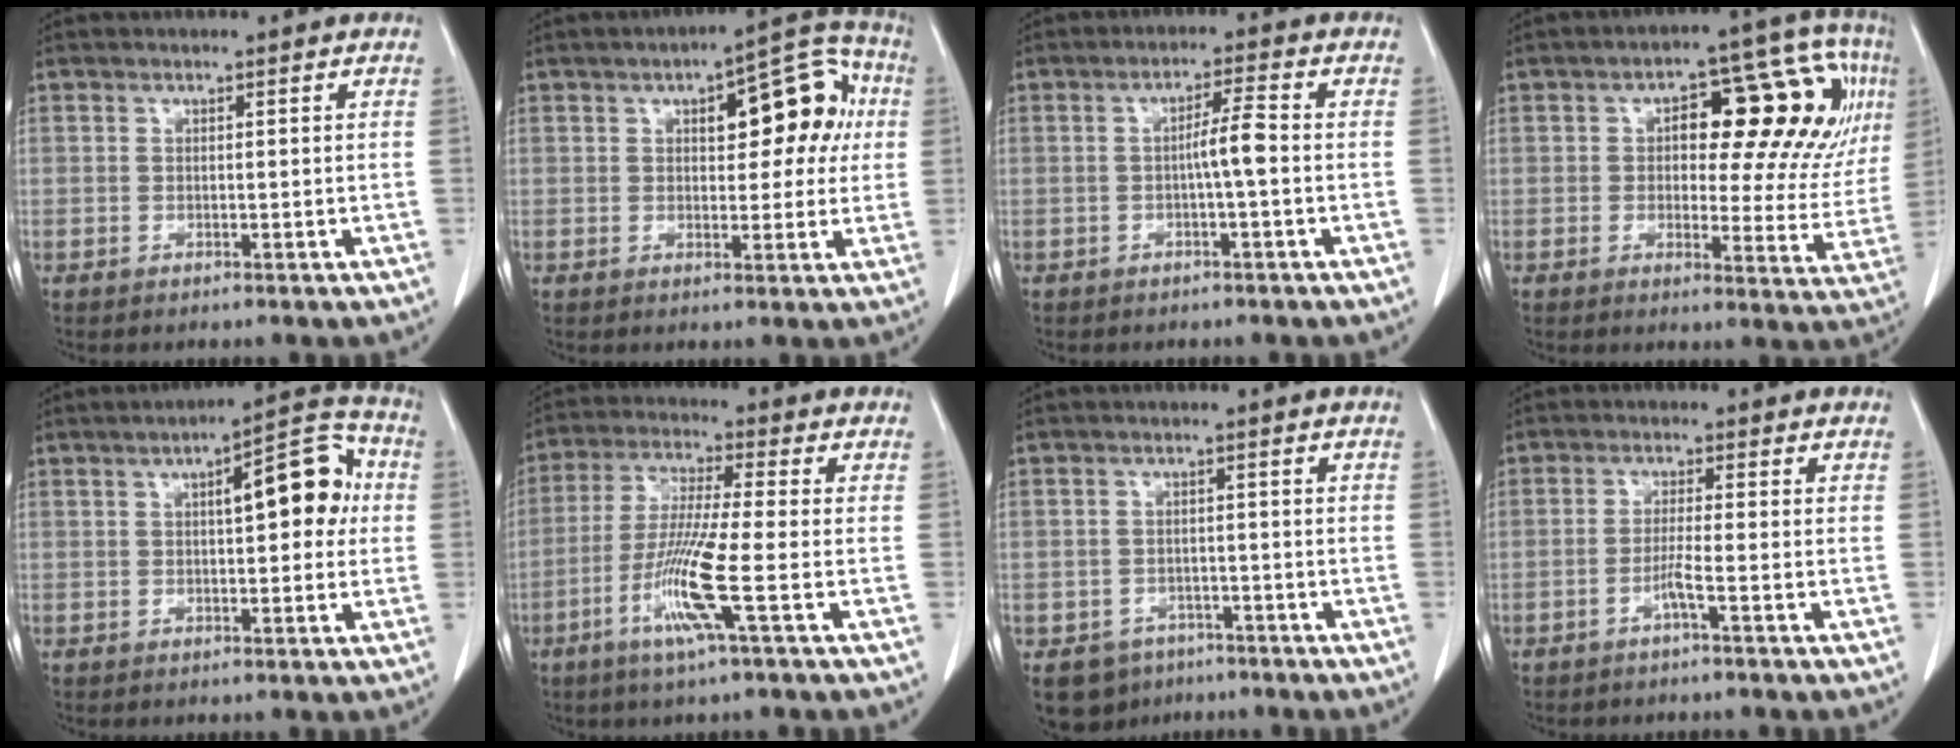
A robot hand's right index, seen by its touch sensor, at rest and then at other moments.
{"total": 12.2, "force": [3.1, 5.0, 10.7], "torque": [-0.125, 0.043, 0.039]}
{"total": 3.7, "force": [-0.5, -0.2, 3.6], "torque": [-0.054, 0.005, -0.008]}
{"total": 18.4, "force": [4.6, 7.4, 16.2], "torque": [-0.202, 0.039, 0.059]}
{"total": 10.1, "force": [1.8, 3.1, 9.4], "torque": [-0.126, 0.034, 0.021]}
{"total": 6.5, "force": [-2.6, -1.2, 5.9], "torque": [-0.112, -0.011, -0.056]}
{"total": 6.0, "force": [-4.0, 4.4, 0.9], "torque": [-0.009, 0.008, -0.055]}
{"total": 2.5, "force": [-1.3, -0.5, 2.1], "torque": [-0.037, 0.000, -0.026]}